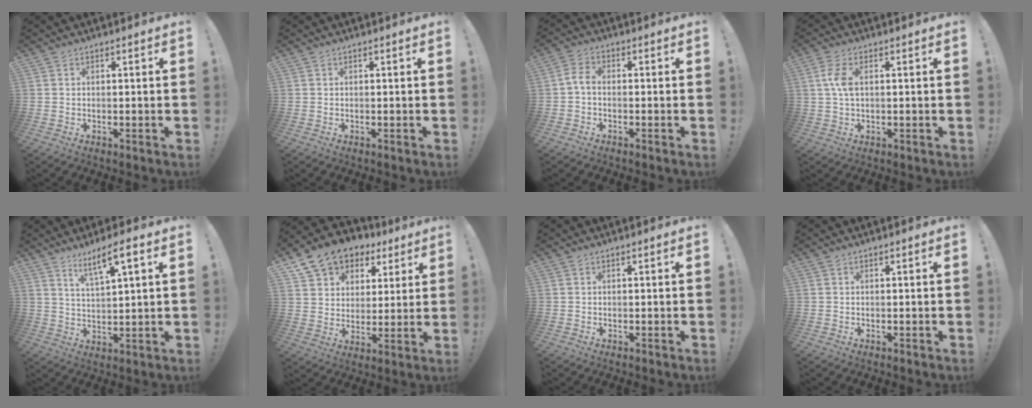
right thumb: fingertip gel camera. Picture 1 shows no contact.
{"total": 0.0}
{"total": 4.0, "force": [-0.9, 2.3, 3.2], "torque": [-0.071, 0.007, -0.018]}
{"total": 5.0, "force": [0.7, 2.2, 4.4], "torque": [-0.089, -0.002, 0.007]}
{"total": 7.8, "force": [5.0, 1.1, 5.9], "torque": [-0.101, -0.021, 0.082]}
{"total": 11.8, "force": [8.0, 7.8, 3.7], "torque": [-0.065, -0.056, 0.153]}
{"total": 0.0}
{"total": 0.0}